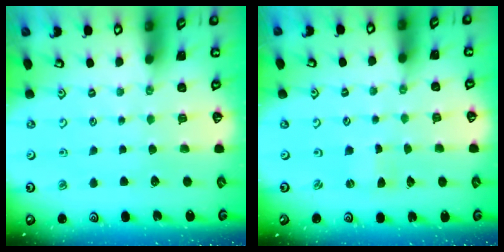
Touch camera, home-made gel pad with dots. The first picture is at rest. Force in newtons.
{"total": 0.0}